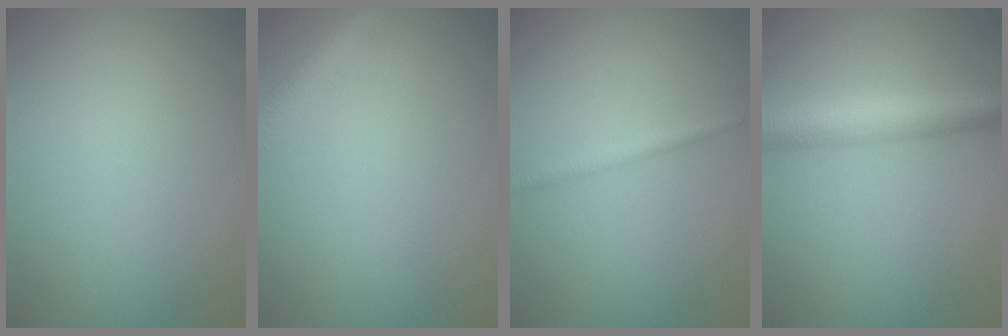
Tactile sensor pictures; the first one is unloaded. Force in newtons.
{"total": 3.0, "press": 3.0, "slide": 0.2}
{"total": 1.0, "press": 1.0, "slide": 0.1}
{"total": 4.6, "press": 4.6, "slide": 0.0}